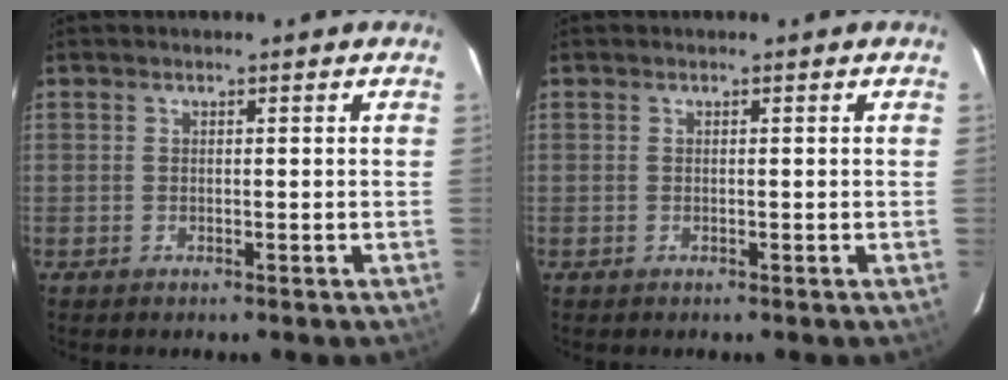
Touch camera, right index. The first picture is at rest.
{"total": 0.0}